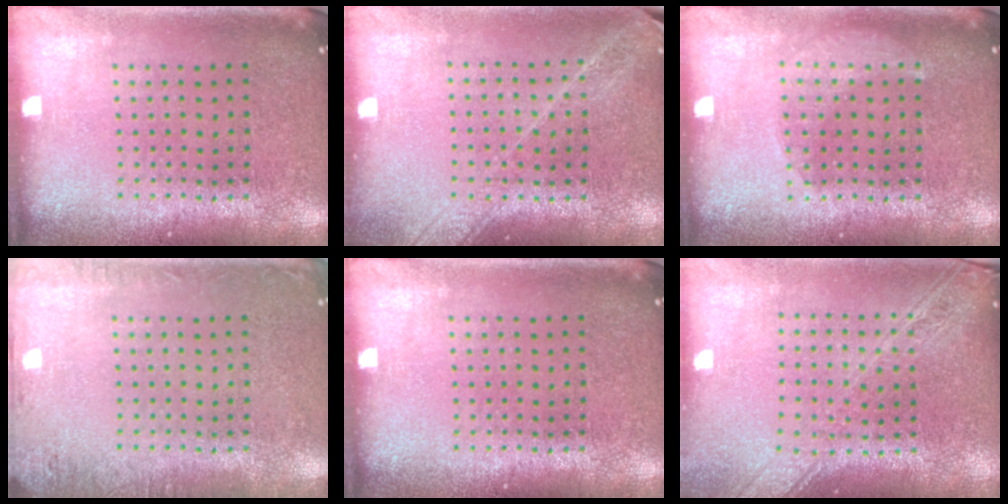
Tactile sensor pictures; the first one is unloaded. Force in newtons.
{"total": 1.6, "press": 1.5, "slide": 0.7}
{"total": 1.8, "press": 1.8, "slide": 0.2}
{"total": 1.7, "press": 1.7, "slide": 0.2}
{"total": 0.0}
{"total": 2.3, "press": 1.9, "slide": 1.3}